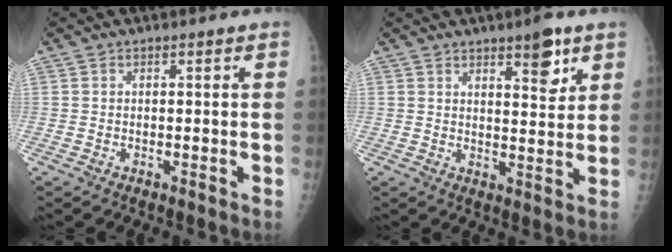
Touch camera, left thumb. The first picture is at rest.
{"total": 6.7, "force": [4.1, 2.2, 4.9], "torque": [-0.052, -0.026, 0.056]}